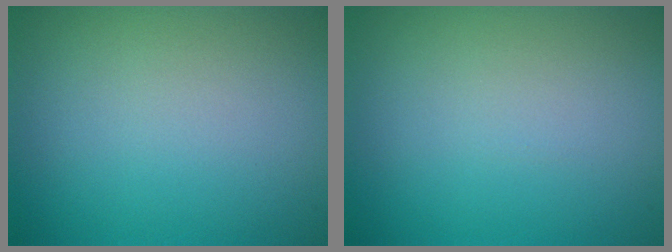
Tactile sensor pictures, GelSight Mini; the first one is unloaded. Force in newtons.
{"total": 0.0}